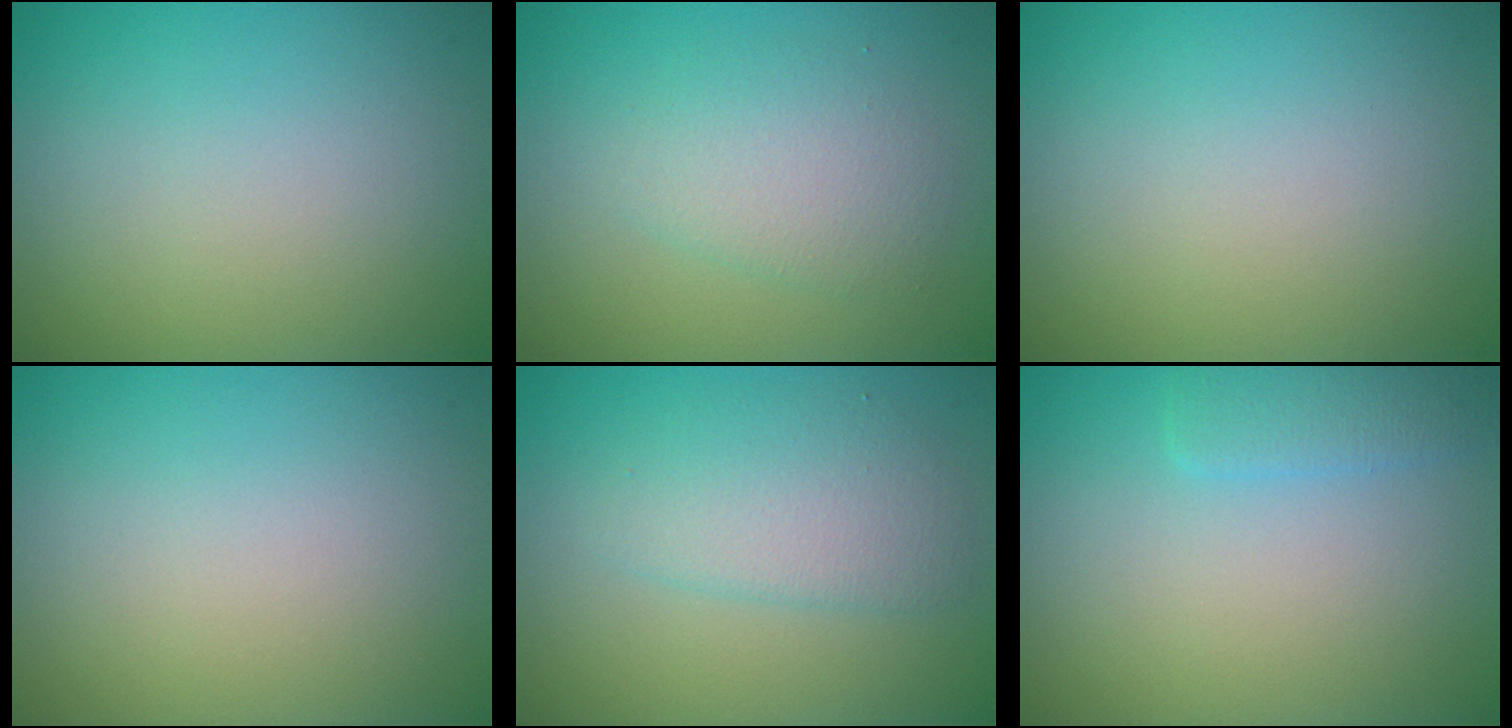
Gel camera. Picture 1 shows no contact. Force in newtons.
{"total": 2.7, "press": 2.7, "slide": 0.1}
{"total": 0.0}
{"total": 0.0}
{"total": 3.2, "press": 3.2, "slide": 0.0}
{"total": 1.8, "press": 1.8, "slide": 0.0}